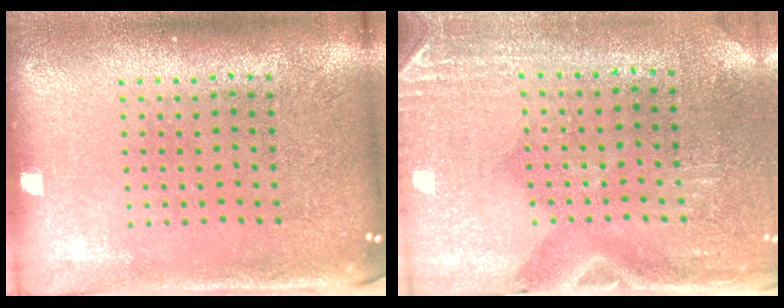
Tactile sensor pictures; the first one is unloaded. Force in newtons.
{"total": 2.9, "press": 2.5, "slide": 1.4}